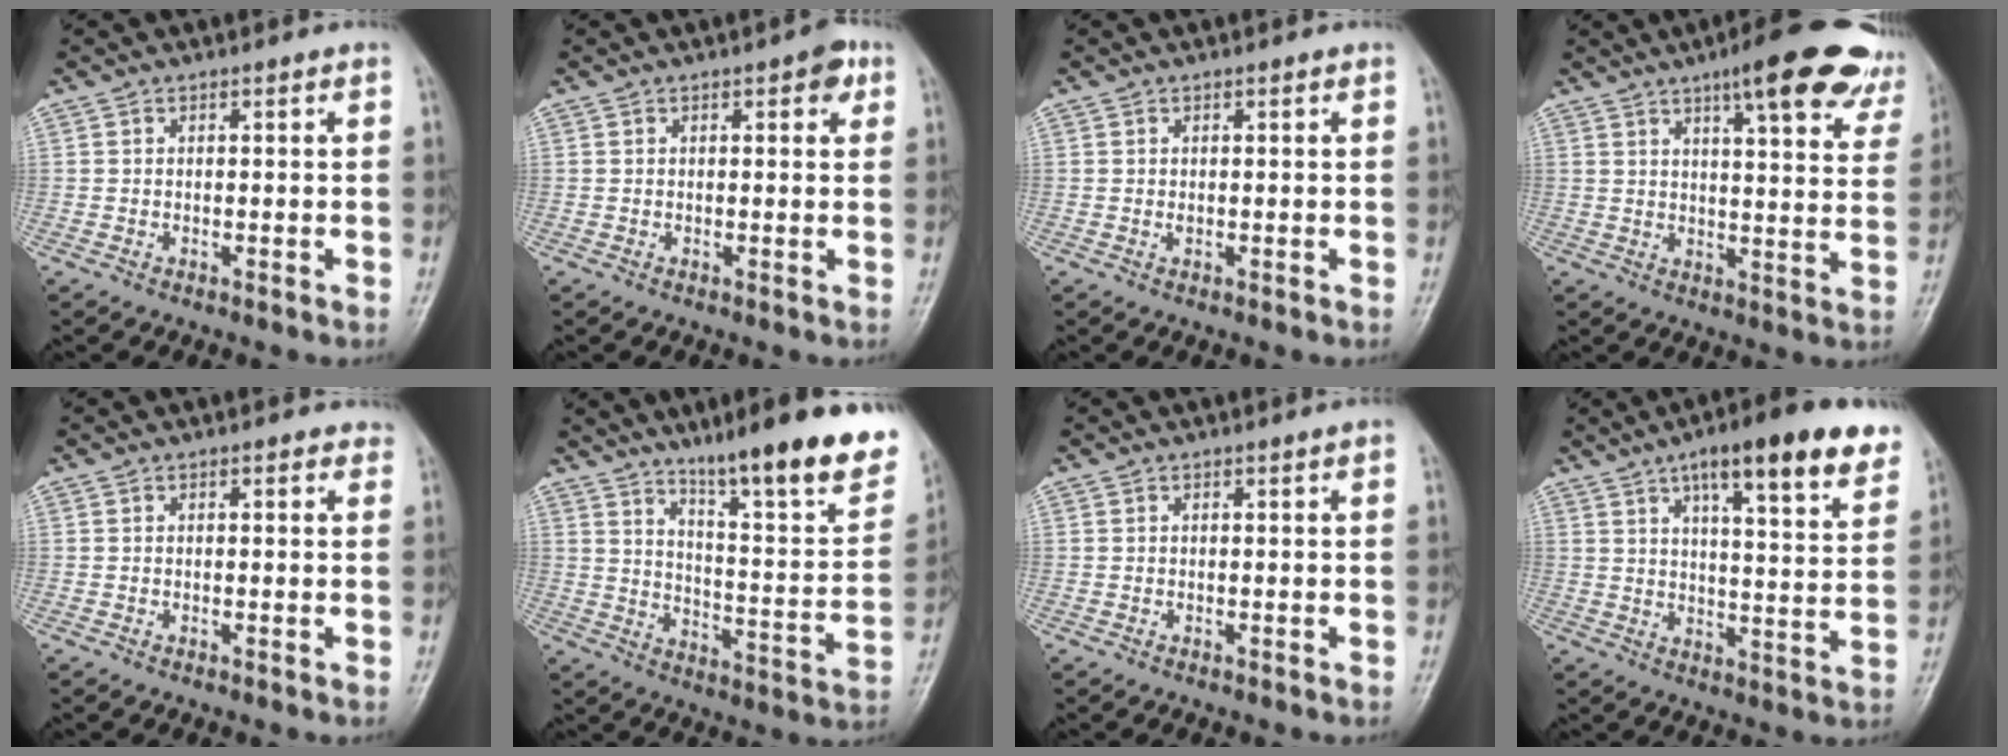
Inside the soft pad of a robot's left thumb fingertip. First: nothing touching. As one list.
[{"total": 3.3, "force": [1.5, 1.4, 2.6], "torque": [-0.021, 0.000, 0.012]}, {"total": 0.8, "force": [0.2, 0.4, 0.6], "torque": [-0.009, 0.000, 0.005]}, {"total": 19.9, "force": [13.2, 5.1, 14.0], "torque": [-0.153, -0.035, 0.155]}, {"total": 1.3, "force": [0.8, 0.7, 0.8], "torque": [0.001, -0.001, 0.003]}, {"total": 22.3, "force": [15.5, 3.5, 15.7], "torque": [-0.200, -0.075, 0.233]}, {"total": 1.6, "force": [0.8, 0.0, 1.4], "torque": [-0.022, 0.002, 0.009]}, {"total": 17.8, "force": [10.9, 4.5, 13.3], "torque": [-0.158, -0.037, 0.152]}]